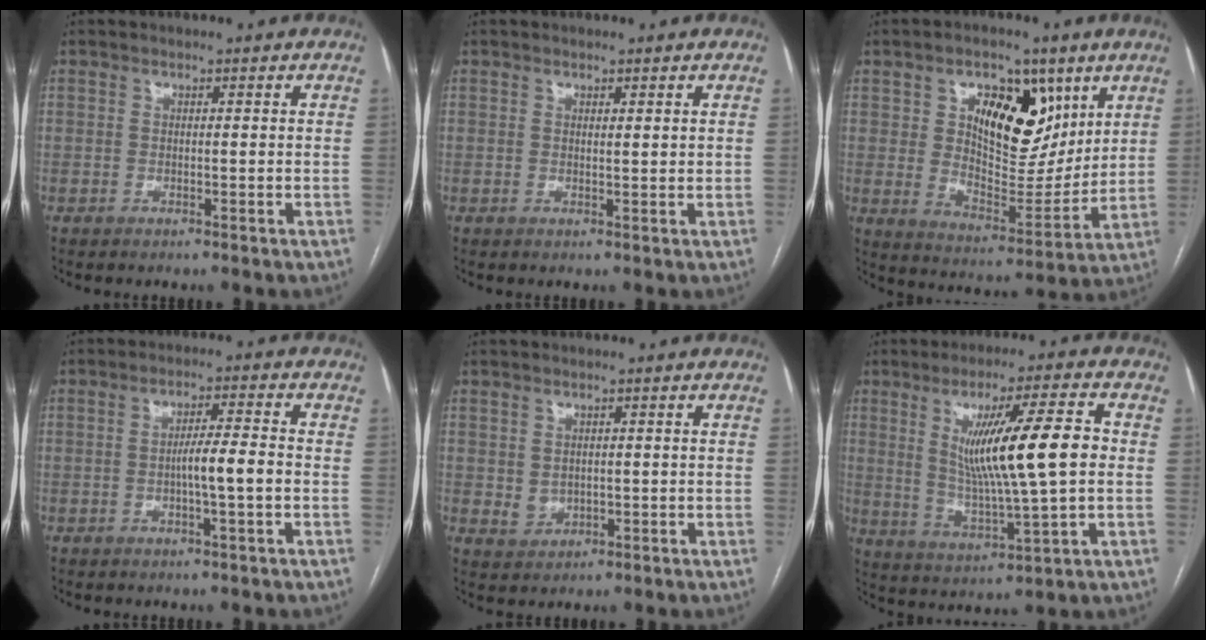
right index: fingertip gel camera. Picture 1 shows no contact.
{"total": 0.9, "force": [0.6, 0.1, 0.7], "torque": [-0.011, -0.003, 0.009]}
{"total": 14.4, "force": [6.1, 7.7, 10.5], "torque": [-0.162, 0.008, 0.112]}
{"total": 5.0, "force": [-1.0, 0.0, 4.9], "torque": [-0.082, 0.006, -0.018]}
{"total": 2.5, "force": [0.1, 2.2, 1.2], "torque": [-0.025, -0.002, 0.012]}
{"total": 14.1, "force": [1.9, 0.7, 14.0], "torque": [-0.239, -0.003, 0.037]}